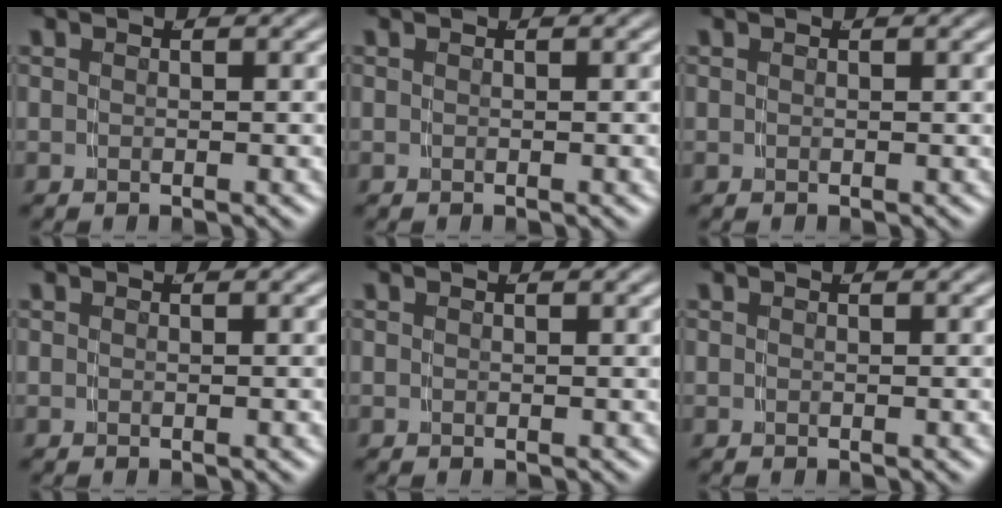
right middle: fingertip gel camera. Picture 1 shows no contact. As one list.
[{"total": 0.0}, {"total": 0.0}, {"total": 0.0}, {"total": 0.0}, {"total": 0.0}]